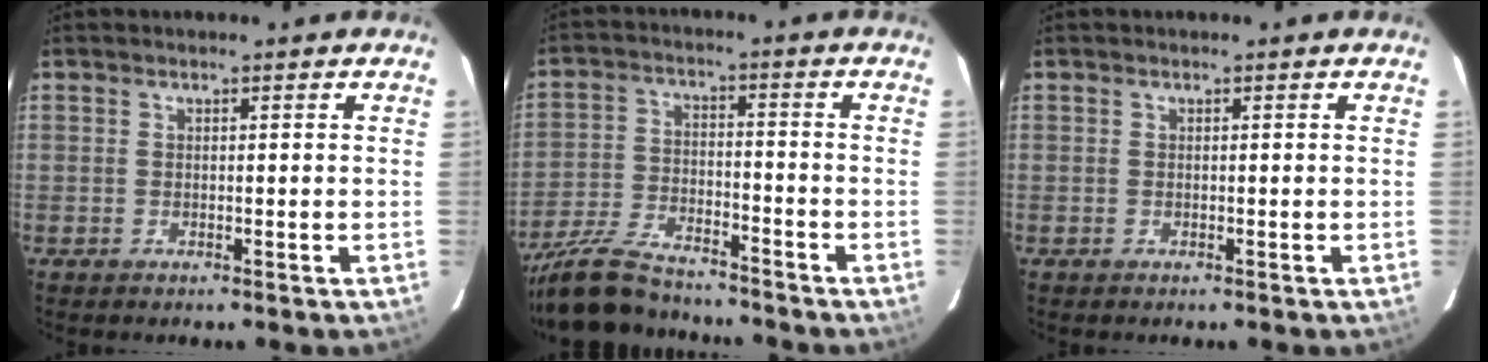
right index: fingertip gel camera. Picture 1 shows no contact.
{"total": 15.9, "force": [-13.8, 4.2, 6.7], "torque": [-0.161, -0.022, -0.245]}
{"total": 0.0}